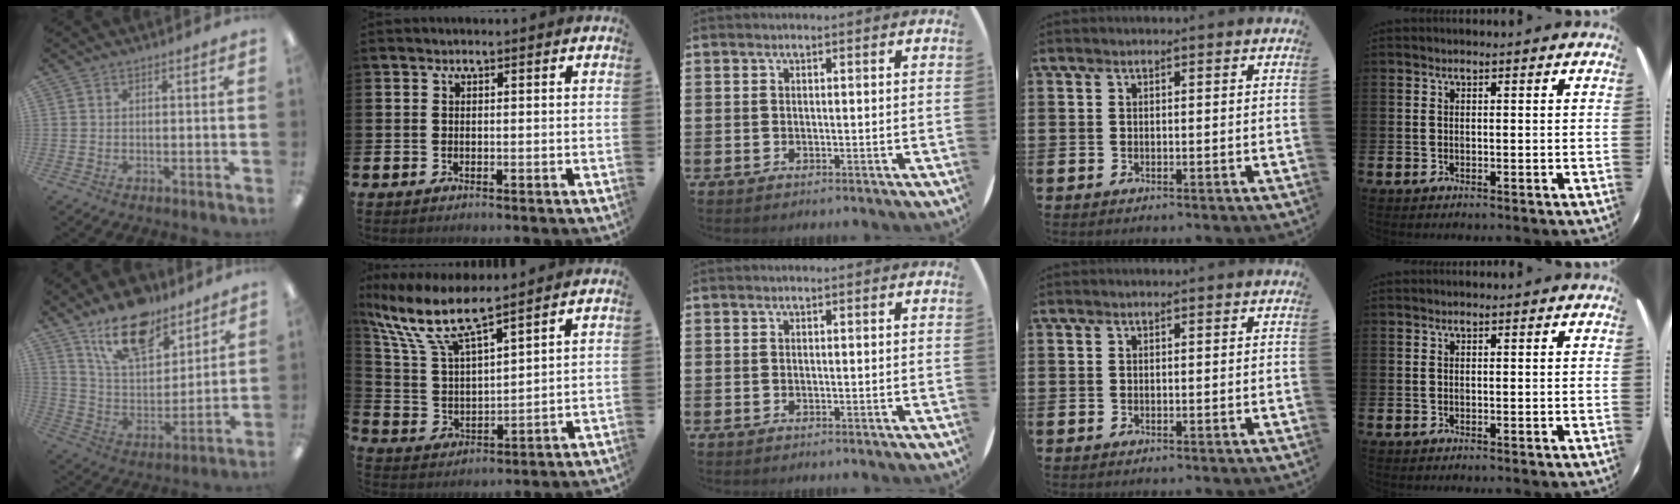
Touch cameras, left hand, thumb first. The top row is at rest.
{"thumb": {"total": 16.8, "force": [12.3, 7.9, 8.4], "torque": [-0.143, -0.062, 0.220]}, "index": {"total": 9.5, "force": [8.0, 1.8, 4.9], "torque": [-0.133, -0.036, 0.139]}}